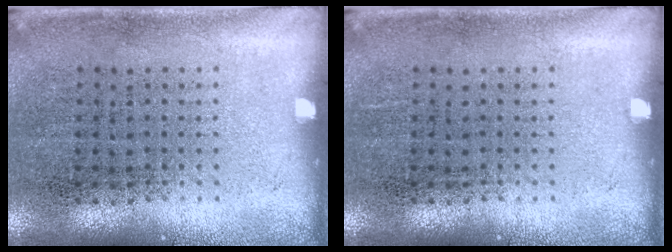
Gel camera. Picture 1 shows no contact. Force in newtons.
{"total": 0.0}